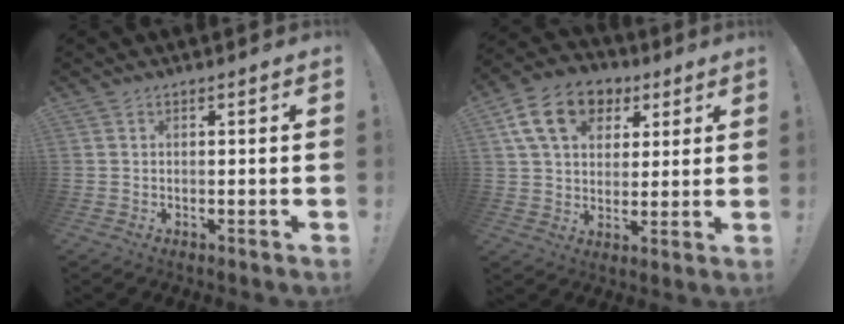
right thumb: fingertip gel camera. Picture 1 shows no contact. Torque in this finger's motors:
{"motor_torque": [1.25, 1.90, 1.29, 0.32, 0.44]}